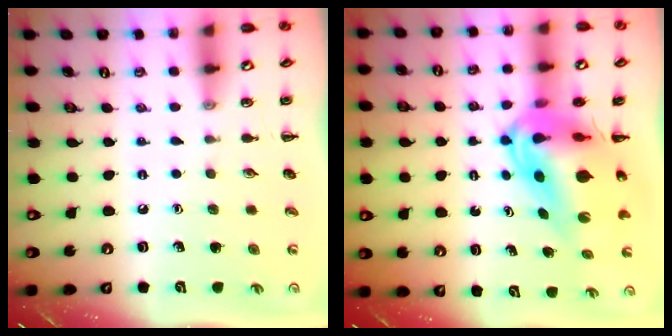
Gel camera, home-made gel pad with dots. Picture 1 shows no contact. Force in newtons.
{"total": 13.6, "press": 12.9, "slide": 4.4}